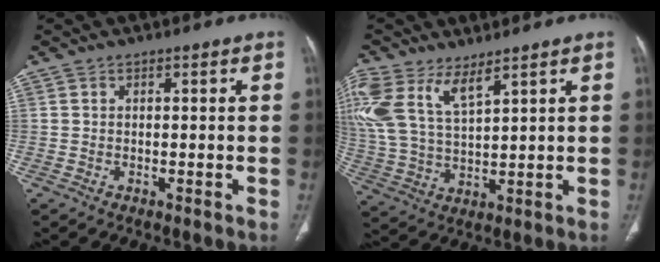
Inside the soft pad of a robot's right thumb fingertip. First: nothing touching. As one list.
[{"total": 13.6, "force": [7.8, 5.9, 9.4], "torque": [-0.217, -0.019, 0.167]}]